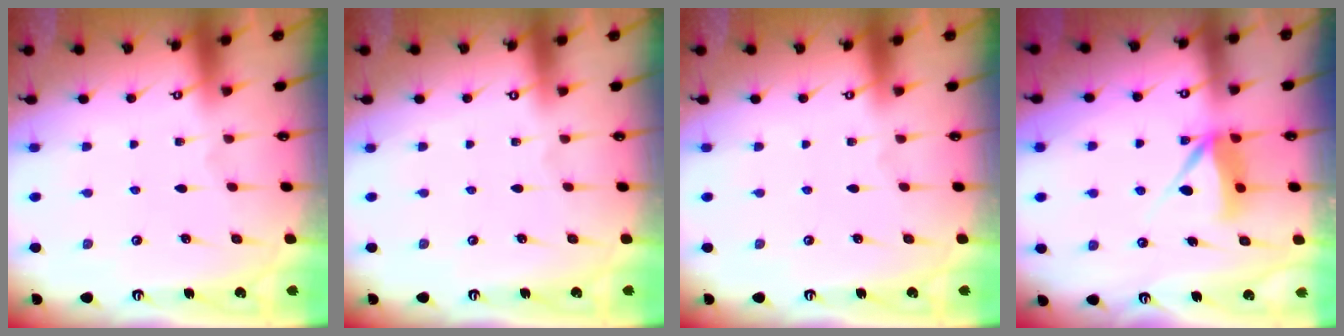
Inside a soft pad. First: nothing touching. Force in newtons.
{"total": 0.6, "press": 0.5, "slide": 0.4}
{"total": 0.0}
{"total": 7.1, "press": 7.0, "slide": 0.8}